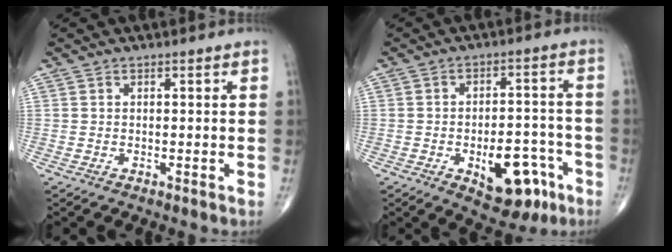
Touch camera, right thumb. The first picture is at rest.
{"total": 12.7, "force": [-5.5, 6.6, 9.4], "torque": [-0.099, 0.036, -0.066]}